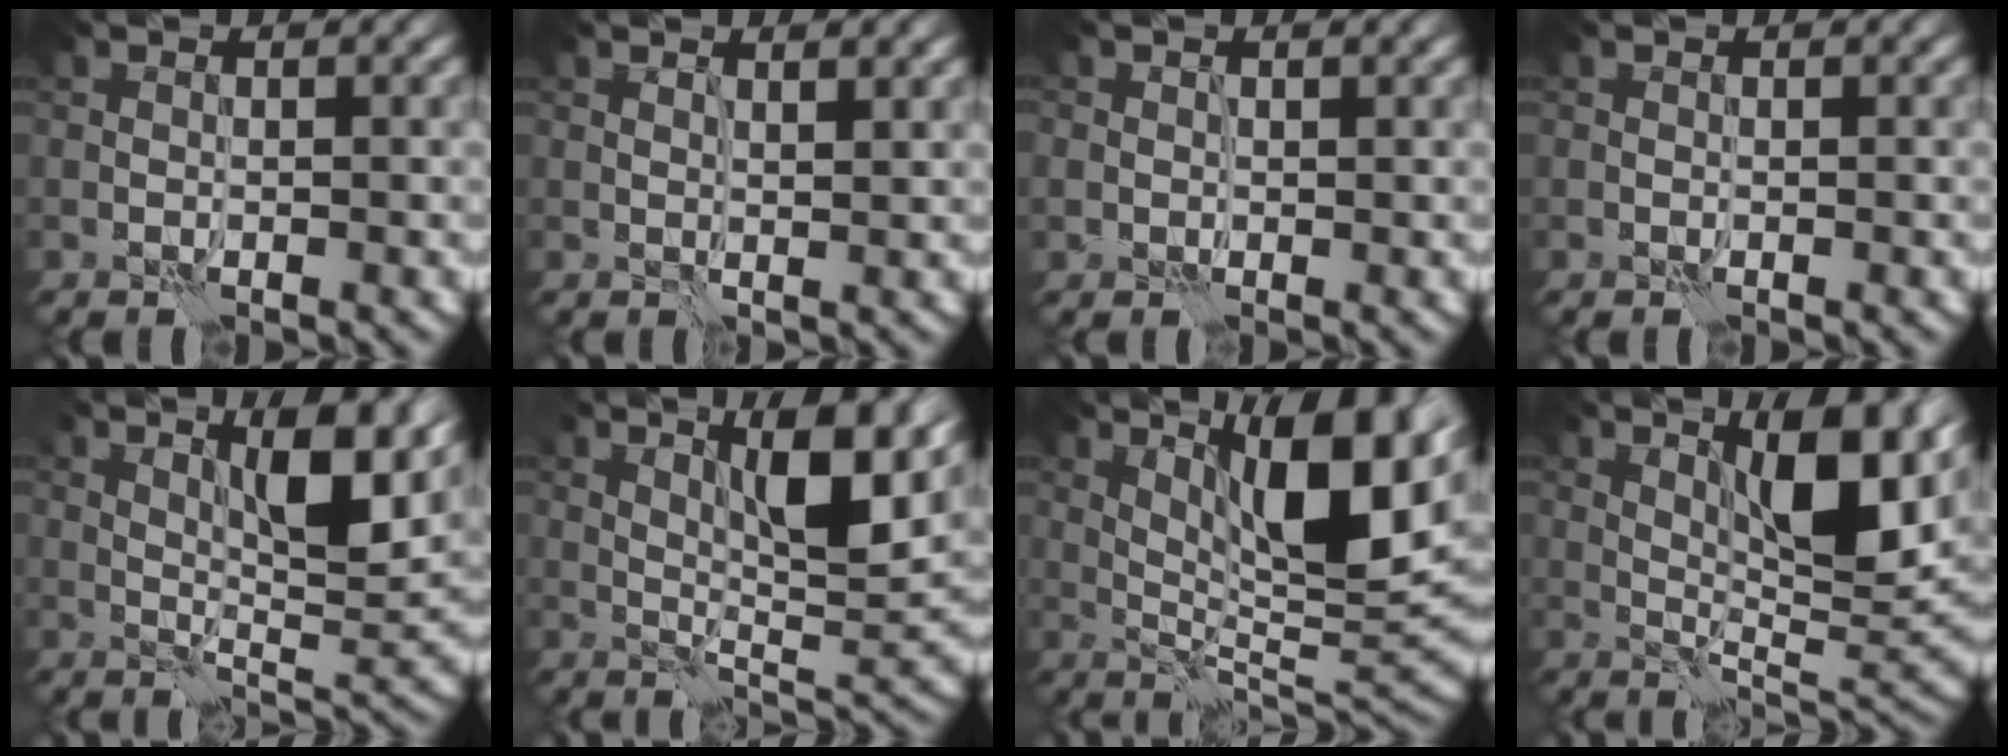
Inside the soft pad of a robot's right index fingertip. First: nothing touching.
{"total": 1.2, "force": [0.9, 0.0, 0.7], "torque": [-0.012, -0.002, 0.019]}
{"total": 0.7, "force": [0.2, 0.7, 0.2], "torque": [-0.005, 0.000, 0.004]}
{"total": 0.0}
{"total": 7.5, "force": [3.6, 1.7, 6.4], "torque": [-0.100, -0.003, 0.063]}
{"total": 8.5, "force": [3.9, 1.7, 7.4], "torque": [-0.114, 0.000, 0.068]}
{"total": 12.3, "force": [5.3, 2.9, 10.8], "torque": [-0.169, 0.004, 0.093]}
{"total": 9.8, "force": [4.1, 2.7, 8.5], "torque": [-0.129, 0.002, 0.069]}